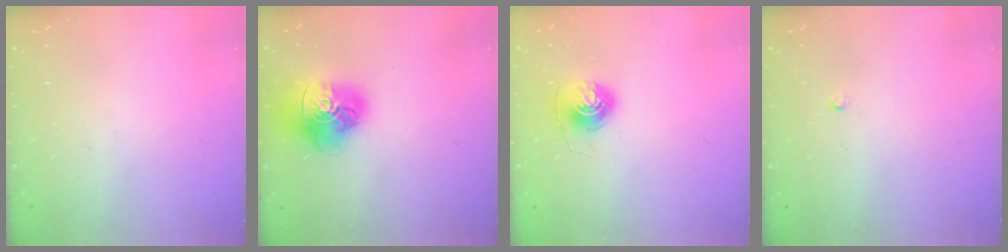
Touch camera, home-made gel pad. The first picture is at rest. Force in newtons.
{"total": 17.7, "press": 17.6, "slide": 1.8}
{"total": 6.4, "press": 6.4, "slide": 0.6}
{"total": 2.0, "press": 2.0, "slide": 0.3}